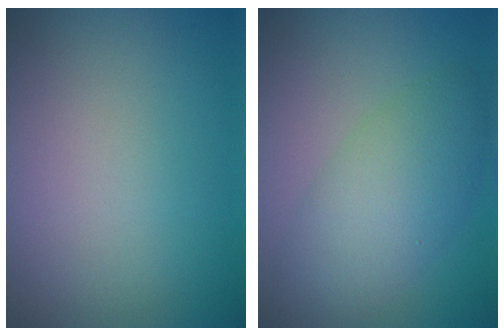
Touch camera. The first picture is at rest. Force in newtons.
{"total": 5.5, "press": 5.5, "slide": 0.1}